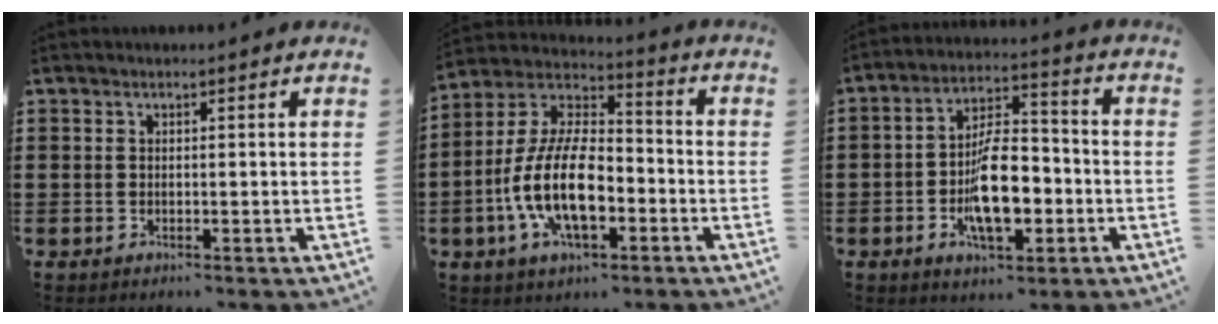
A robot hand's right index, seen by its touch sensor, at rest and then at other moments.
{"total": 13.0, "force": [-4.2, 6.1, 10.7], "torque": [-0.252, -0.002, -0.086]}
{"total": 10.8, "force": [-2.9, 4.8, 9.2], "torque": [-0.173, 0.001, -0.052]}